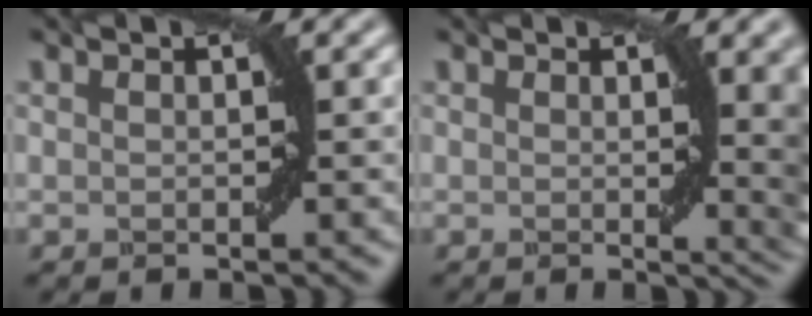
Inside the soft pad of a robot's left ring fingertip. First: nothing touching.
{"total": 6.4, "force": [0.9, 2.1, 6.0], "torque": [-0.043, -0.002, 0.016]}